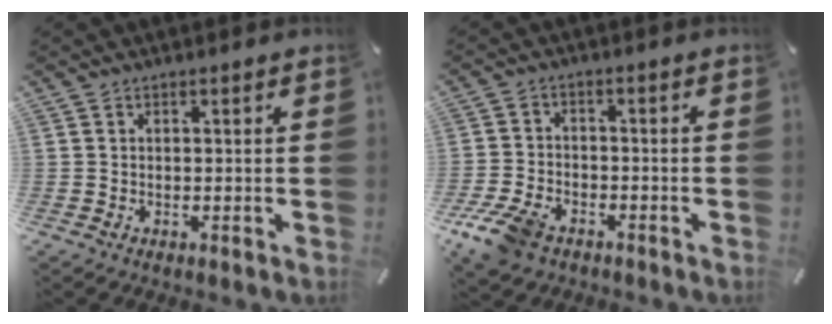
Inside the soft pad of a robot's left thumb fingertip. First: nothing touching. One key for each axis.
{"total": 8.2, "fx": -5.3, "fy": 4.7, "fz": 4.3, "tx": -0.103, "ty": 0.017, "tz": -0.102}